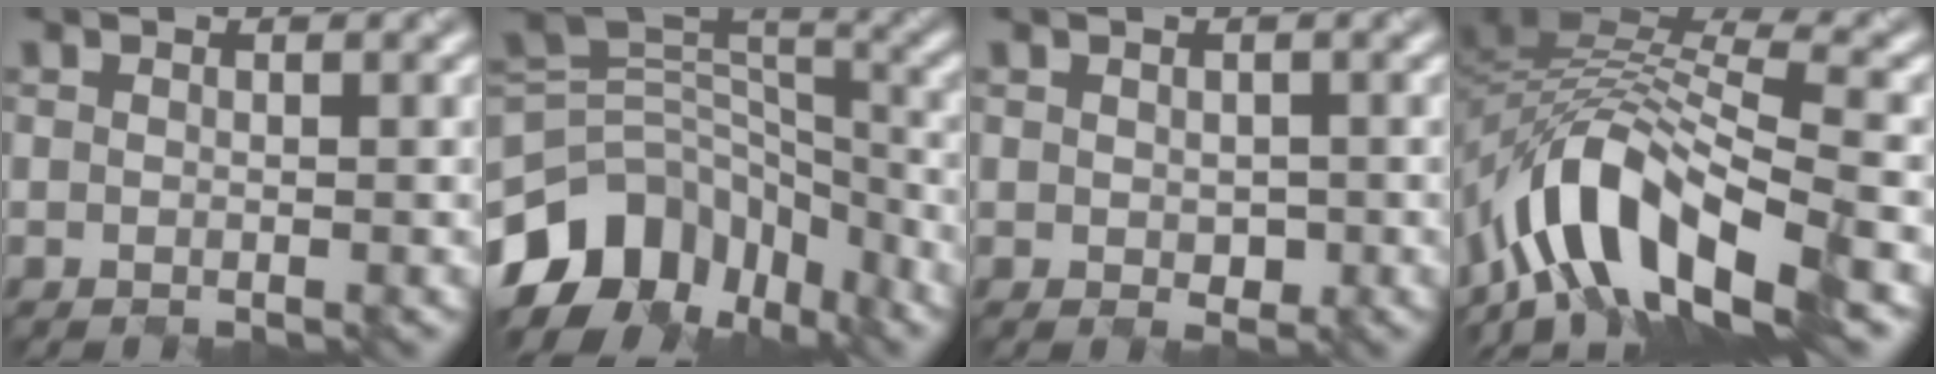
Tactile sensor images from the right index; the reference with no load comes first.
{"total": 11.0, "force": [-6.3, 7.4, 5.1], "torque": [-0.101, 0.001, -0.107]}
{"total": 1.3, "force": [-0.2, 1.0, 0.8], "torque": [-0.013, -0.008, 0.004]}
{"total": 11.1, "force": [-7.0, 4.4, 7.4], "torque": [-0.128, 0.010, -0.137]}